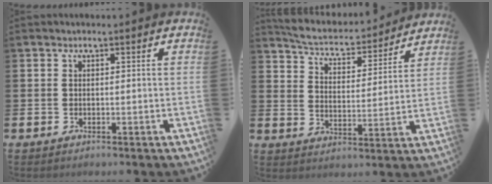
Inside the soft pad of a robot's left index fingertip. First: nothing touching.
{"total": 5.7, "force": [5.4, 1.3, 1.3], "torque": [-0.053, -0.046, 0.089]}